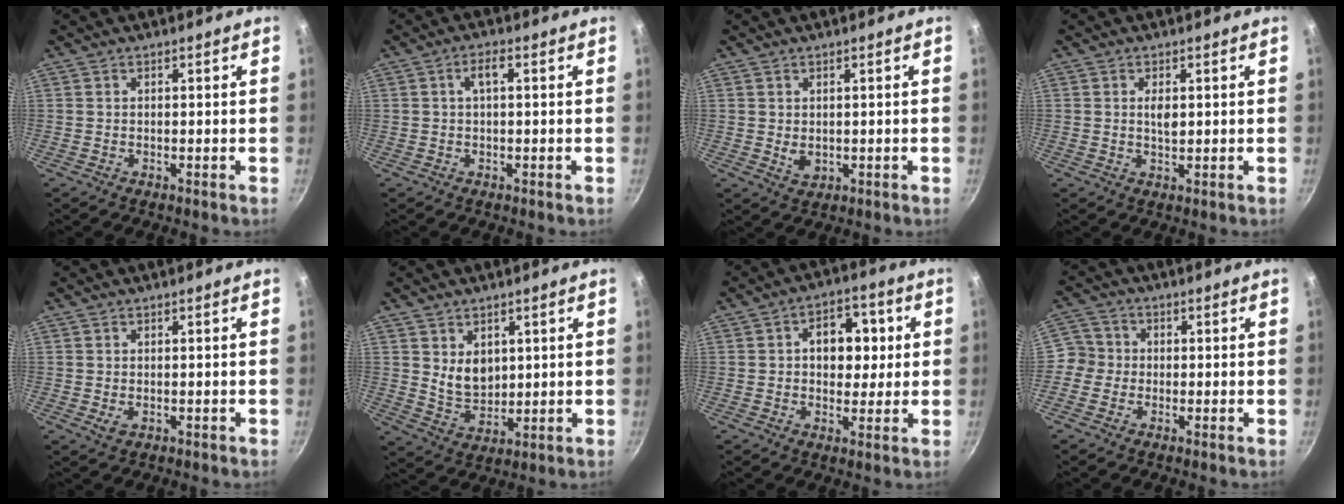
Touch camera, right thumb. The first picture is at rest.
{"total": 2.7, "force": [0.4, 1.1, 2.5], "torque": [-0.051, 0.012, 0.005]}
{"total": 2.5, "force": [0.1, 1.6, 1.9], "torque": [-0.033, -0.005, 0.009]}
{"total": 2.5, "force": [0.5, 1.2, 2.1], "torque": [-0.031, -0.004, 0.009]}
{"total": 1.6, "force": [-0.2, 1.0, 1.2], "torque": [-0.021, -0.003, 0.001]}
{"total": 6.7, "force": [2.1, 4.9, 4.1], "torque": [-0.052, -0.022, 0.050]}
{"total": 9.8, "force": [1.6, 7.1, 6.6], "torque": [-0.050, 0.007, 0.015]}
{"total": 4.6, "force": [-0.8, 4.4, 1.0], "torque": [0.013, 0.013, -0.032]}